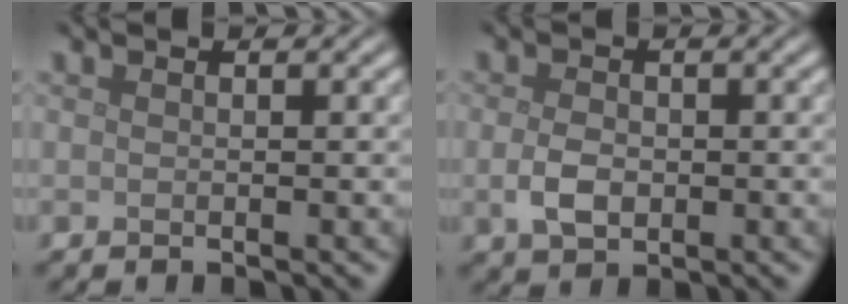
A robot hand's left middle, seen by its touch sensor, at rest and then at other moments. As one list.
[{"total": 2.4, "force": [-0.4, 1.7, 1.7], "torque": [-0.037, -0.004, -0.009]}]